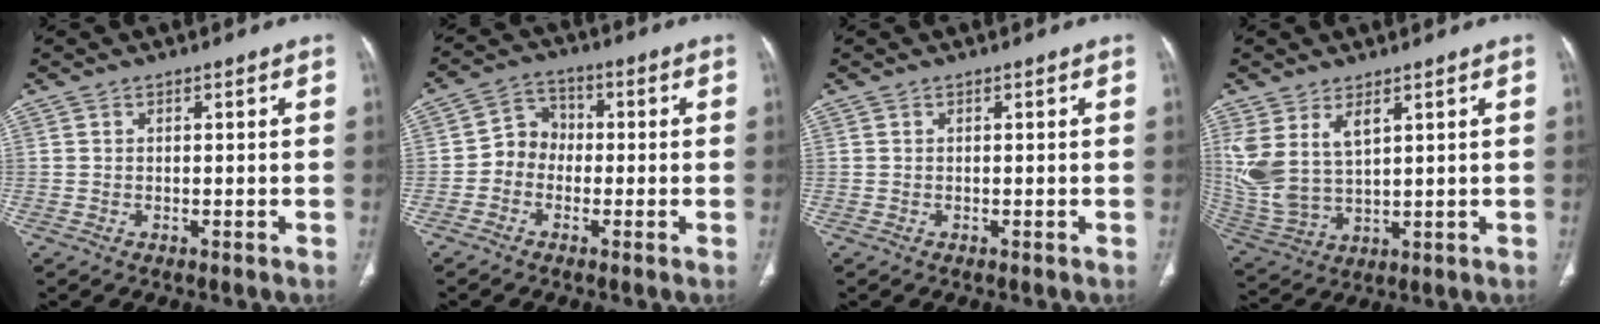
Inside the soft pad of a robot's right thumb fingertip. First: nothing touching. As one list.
[{"total": 5.4, "force": [-1.3, 4.7, 2.3], "torque": [-0.014, 0.025, -0.040]}, {"total": 0.0}, {"total": 11.1, "force": [4.6, 5.8, 8.2], "torque": [-0.179, -0.019, 0.111]}]